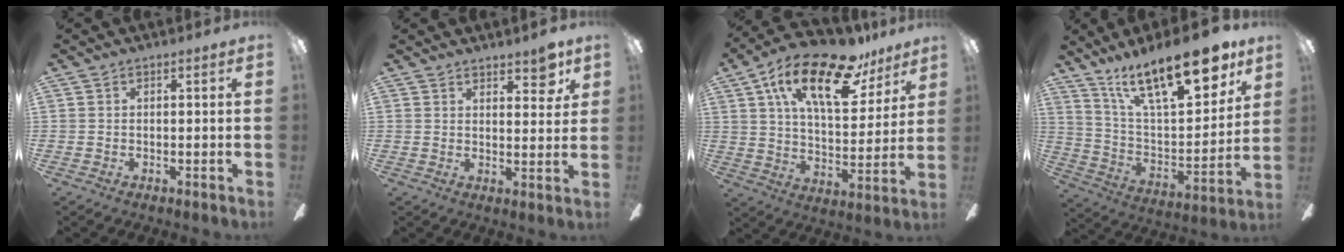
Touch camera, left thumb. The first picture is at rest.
{"total": 5.2, "force": [4.2, 1.7, 2.5], "torque": [-0.018, -0.026, 0.068]}
{"total": 21.9, "force": [12.8, 9.2, 15.1], "torque": [-0.248, -0.058, 0.214]}
{"total": 24.1, "force": [16.0, 8.7, 15.8], "torque": [-0.246, -0.091, 0.269]}